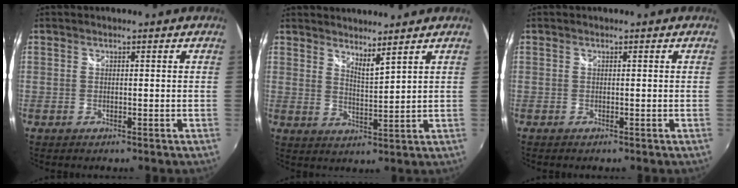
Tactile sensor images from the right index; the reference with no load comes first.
{"total": 4.4, "force": [3.9, 0.0, 1.9], "torque": [-0.029, -0.006, 0.059]}
{"total": 0.0}